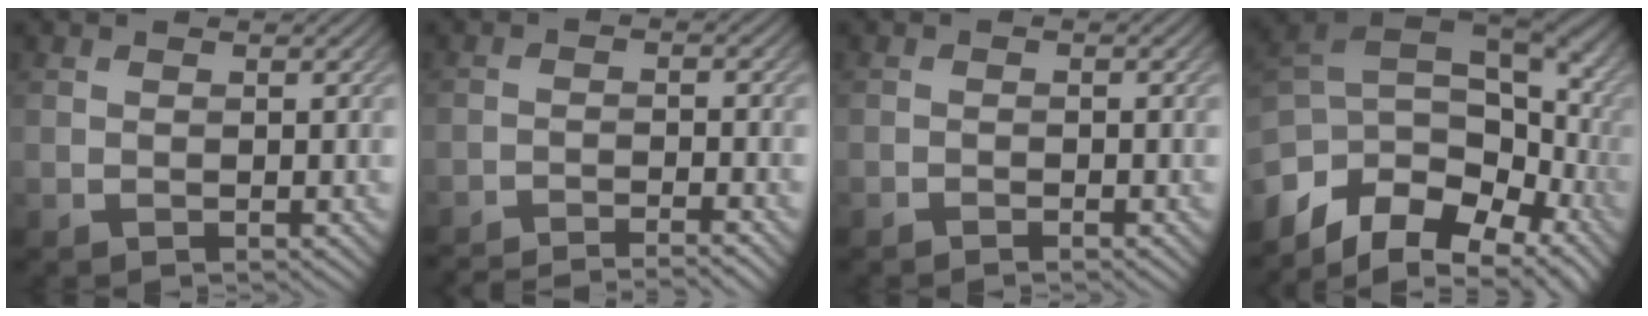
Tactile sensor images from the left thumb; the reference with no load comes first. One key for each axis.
{"total": 5.3, "fx": -4.8, "fy": 0.4, "fz": 2.3, "tx": -0.041, "ty": 0.006, "tz": -0.090}
{"total": 0.8, "fx": -0.7, "fy": 0.1, "fz": 0.4, "tx": -0.008, "ty": 0.000, "tz": -0.014}
{"total": 14.1, "fx": -5.6, "fy": 9.1, "fz": 9.2, "tx": -0.225, "ty": -0.019, "tz": -0.074}